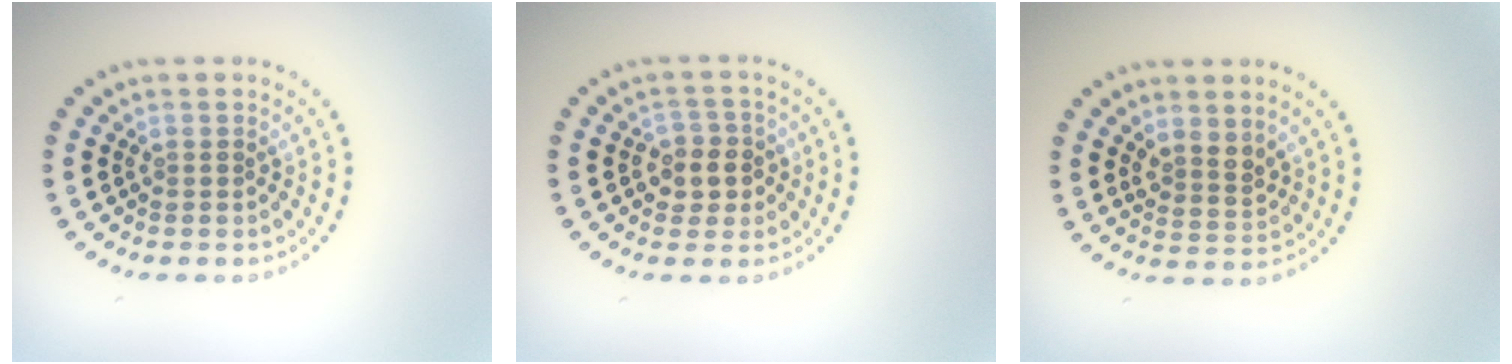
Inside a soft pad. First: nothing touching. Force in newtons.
{"total": 2.8, "press": 2.6, "slide": 0.9}
{"total": 2.0, "press": 1.7, "slide": 1.1}